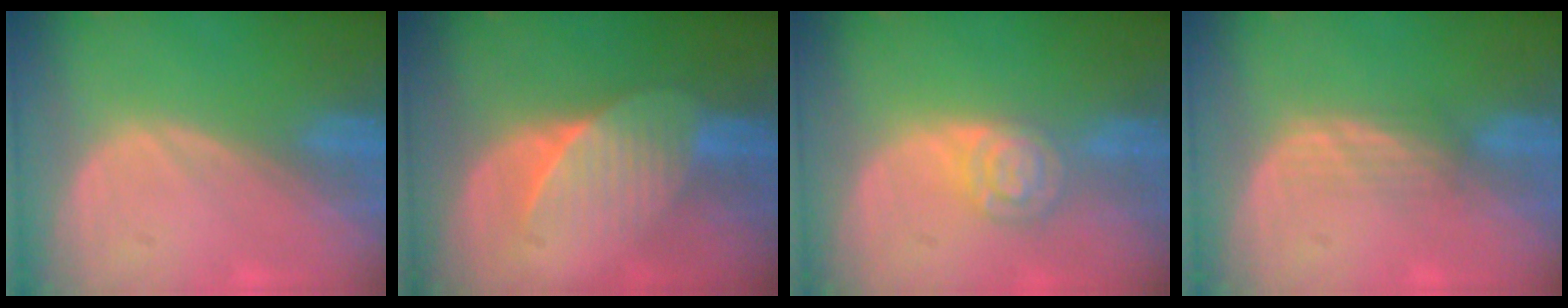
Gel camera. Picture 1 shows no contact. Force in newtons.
{"total": 6.7, "press": 6.3, "slide": 2.2}
{"total": 5.3, "press": 4.6, "slide": 2.6}
{"total": 2.4, "press": 2.3, "slide": 0.5}